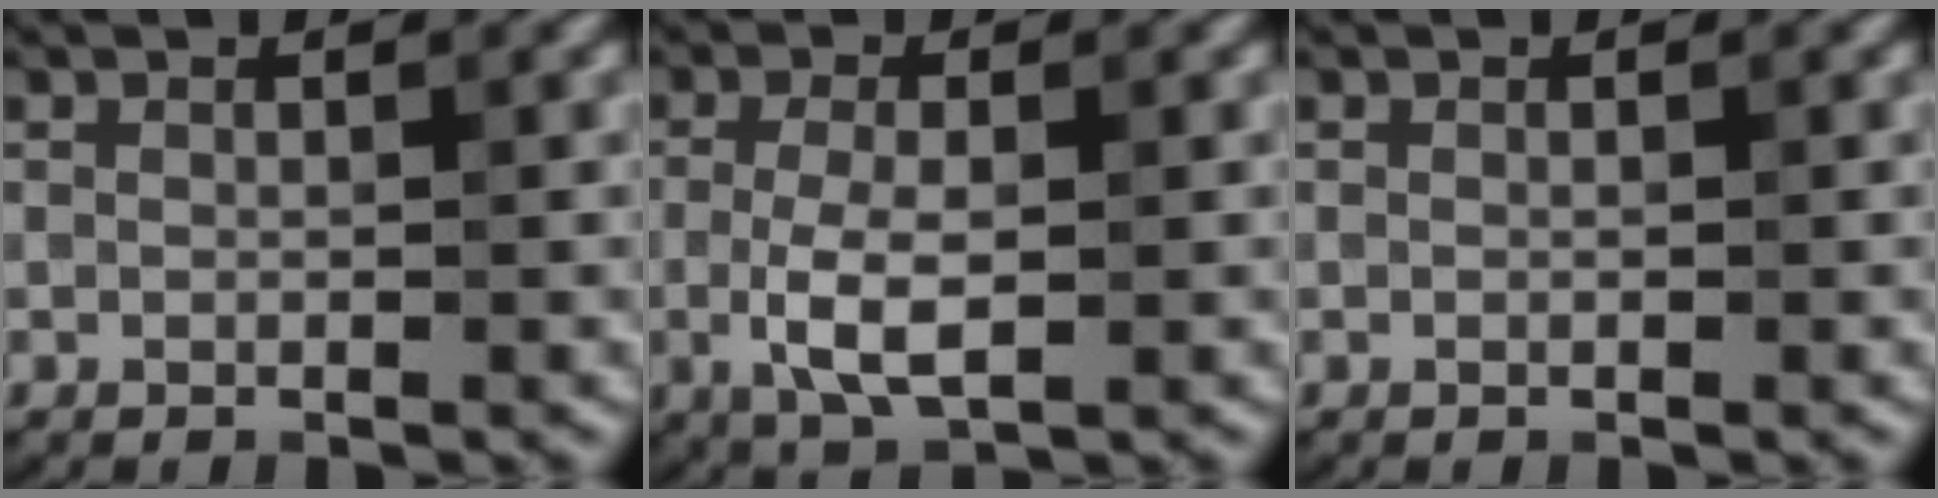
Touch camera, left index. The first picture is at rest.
{"total": 4.3, "force": [-0.6, 1.6, 4.0], "torque": [-0.090, -0.007, -0.014]}
{"total": 0.0}